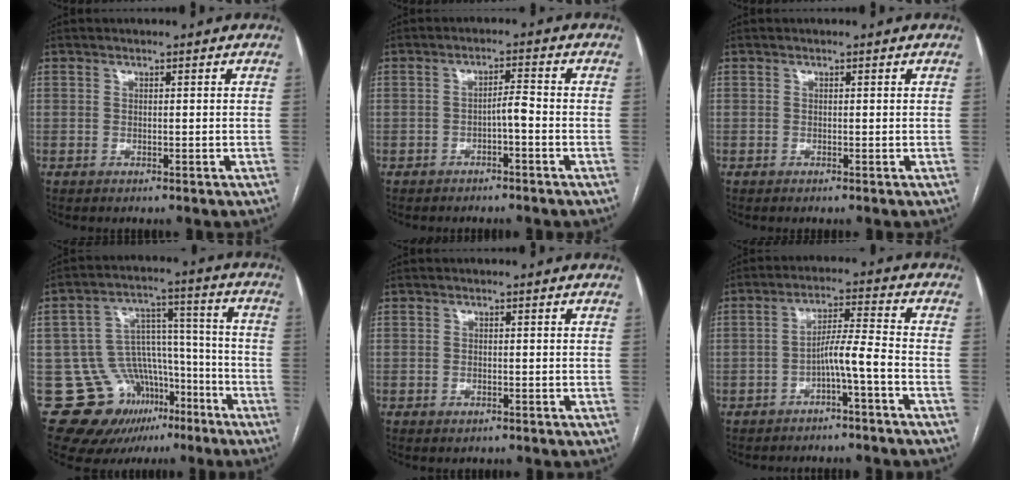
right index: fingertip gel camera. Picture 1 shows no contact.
{"total": 2.6, "force": [-1.2, 0.3, 2.3], "torque": [-0.035, 0.006, -0.021]}
{"total": 0.0}
{"total": 15.2, "force": [-8.8, 11.5, 4.7], "torque": [-0.068, 0.087, -0.122]}
{"total": 0.8, "force": [-0.5, 0.5, 0.4], "torque": [-0.009, 0.001, -0.004]}
{"total": 5.4, "force": [-2.6, -0.5, 4.7], "torque": [-0.078, 0.016, -0.045]}